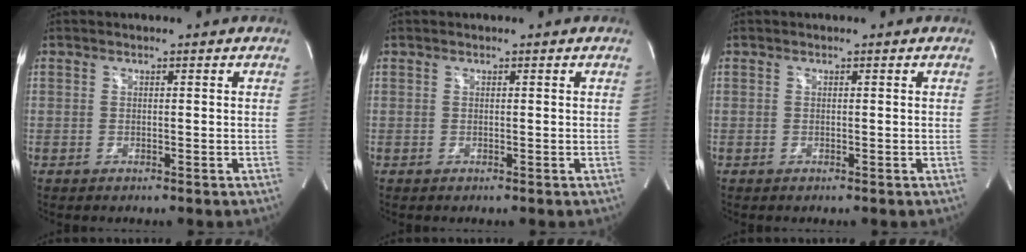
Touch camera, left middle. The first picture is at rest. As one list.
[{"total": 0.0}, {"total": 0.0}]